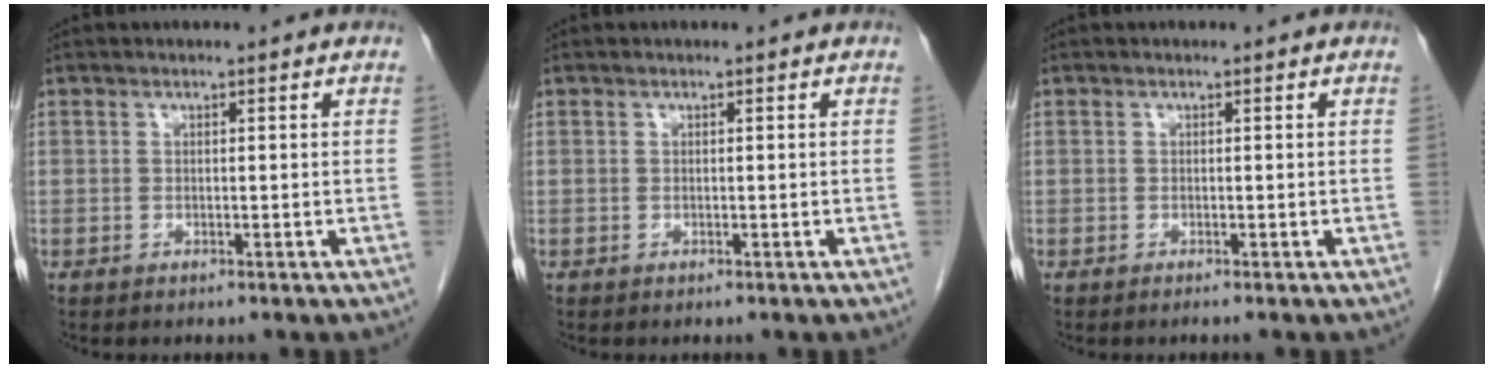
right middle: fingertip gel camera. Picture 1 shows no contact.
{"total": 0.0}
{"total": 0.0}